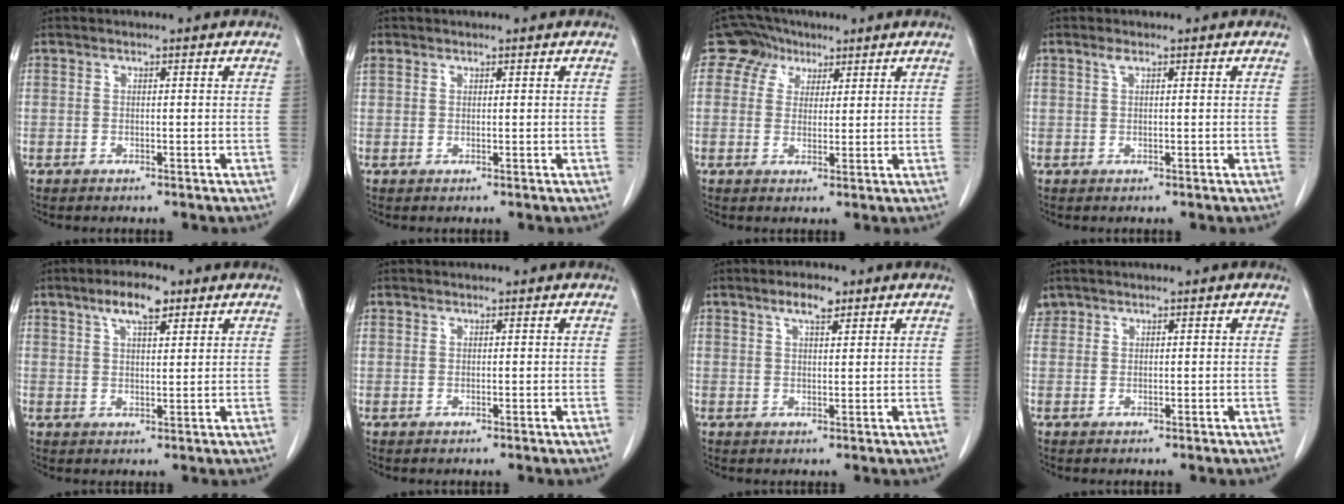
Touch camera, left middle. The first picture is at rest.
{"total": 1.2, "force": [0.8, 0.8, 0.3], "torque": [-0.012, 0.014, 0.019]}
{"total": 5.3, "force": [3.1, 4.2, 0.5], "torque": [-0.009, 0.018, 0.056]}
{"total": 0.8, "force": [0.5, 0.2, 0.6], "torque": [-0.016, 0.005, 0.010]}
{"total": 5.8, "force": [3.6, 1.7, 4.2], "torque": [-0.078, 0.008, 0.060]}
{"total": 0.6, "force": [0.5, 0.4, 0.0], "torque": [0.001, -0.001, 0.006]}
{"total": 3.5, "force": [2.3, 1.0, 2.4], "torque": [-0.045, 0.005, 0.039]}
{"total": 1.5, "force": [1.3, 0.8, -0.2], "torque": [0.005, 0.012, 0.025]}